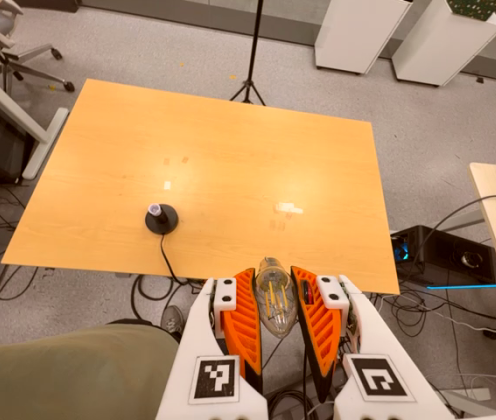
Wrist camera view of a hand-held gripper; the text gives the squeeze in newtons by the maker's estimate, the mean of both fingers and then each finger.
{"total": 22.2, "left": 24.9, "right": 19.4}